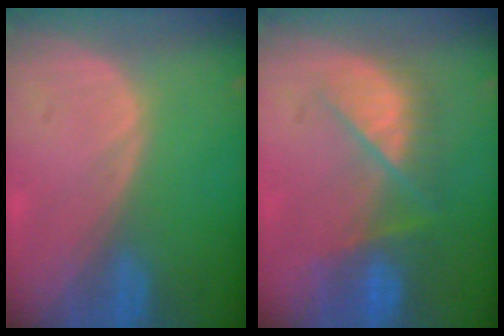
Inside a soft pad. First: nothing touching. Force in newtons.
{"total": 7.9, "press": 7.2, "slide": 3.1}